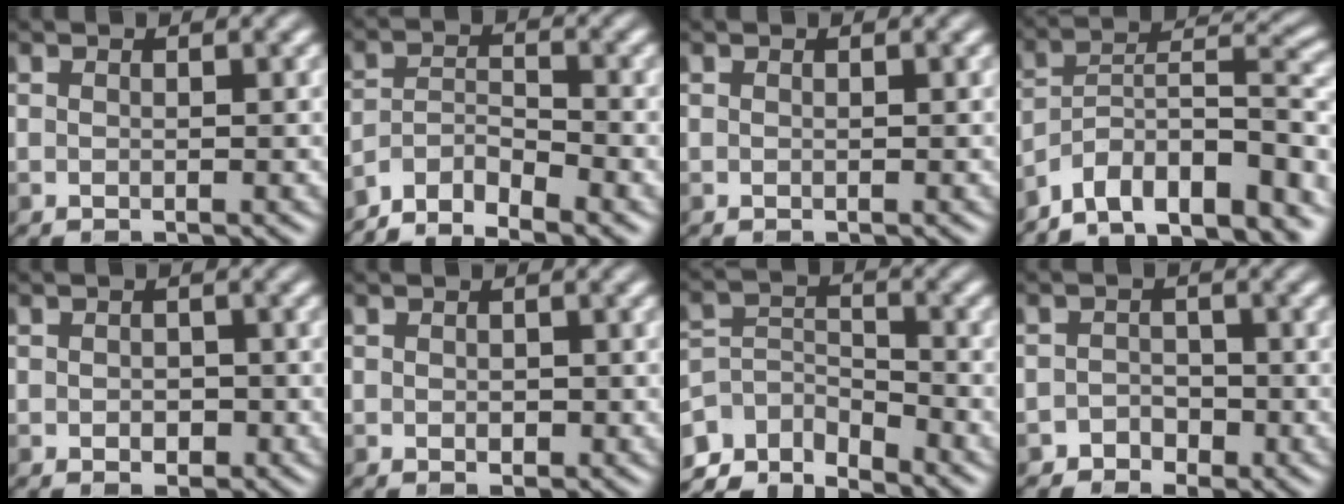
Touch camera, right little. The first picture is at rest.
{"total": 5.1, "force": [-4.1, 1.6, 2.4], "torque": [-0.036, -0.002, -0.082]}
{"total": 0.0}
{"total": 12.1, "force": [-9.2, 3.9, 6.8], "torque": [-0.108, 0.015, -0.148]}
{"total": 1.5, "force": [-0.3, 1.0, 1.0], "torque": [-0.013, -0.004, -0.006]}
{"total": 0.9, "force": [-0.1, 0.6, 0.6], "torque": [-0.007, -0.003, -0.001]}
{"total": 5.3, "force": [-4.4, 2.0, 2.1], "torque": [-0.036, -0.005, -0.085]}
{"total": 1.8, "force": [-1.1, 1.4, 0.2], "torque": [0.009, 0.004, -0.022]}